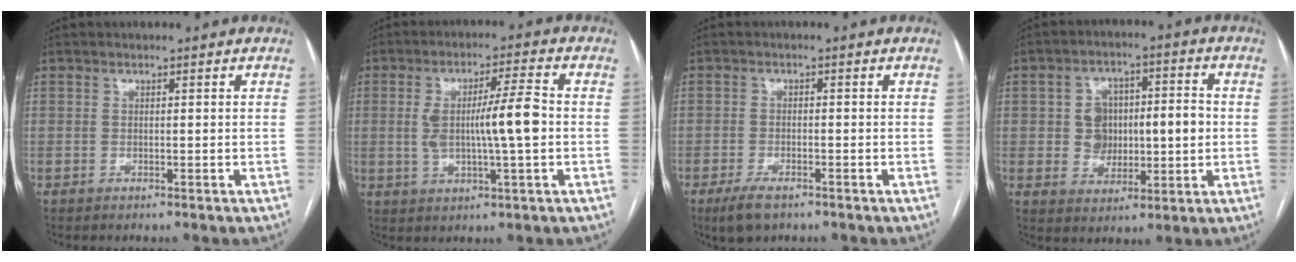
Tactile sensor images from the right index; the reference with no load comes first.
{"total": 9.0, "force": [-0.2, 0.8, 8.9], "torque": [-0.159, 0.009, -0.003]}
{"total": 4.2, "force": [-2.9, 1.4, 2.8], "torque": [-0.058, -0.006, -0.048]}
{"total": 8.8, "force": [0.0, 6.0, 6.5], "torque": [-0.102, 0.031, 0.011]}